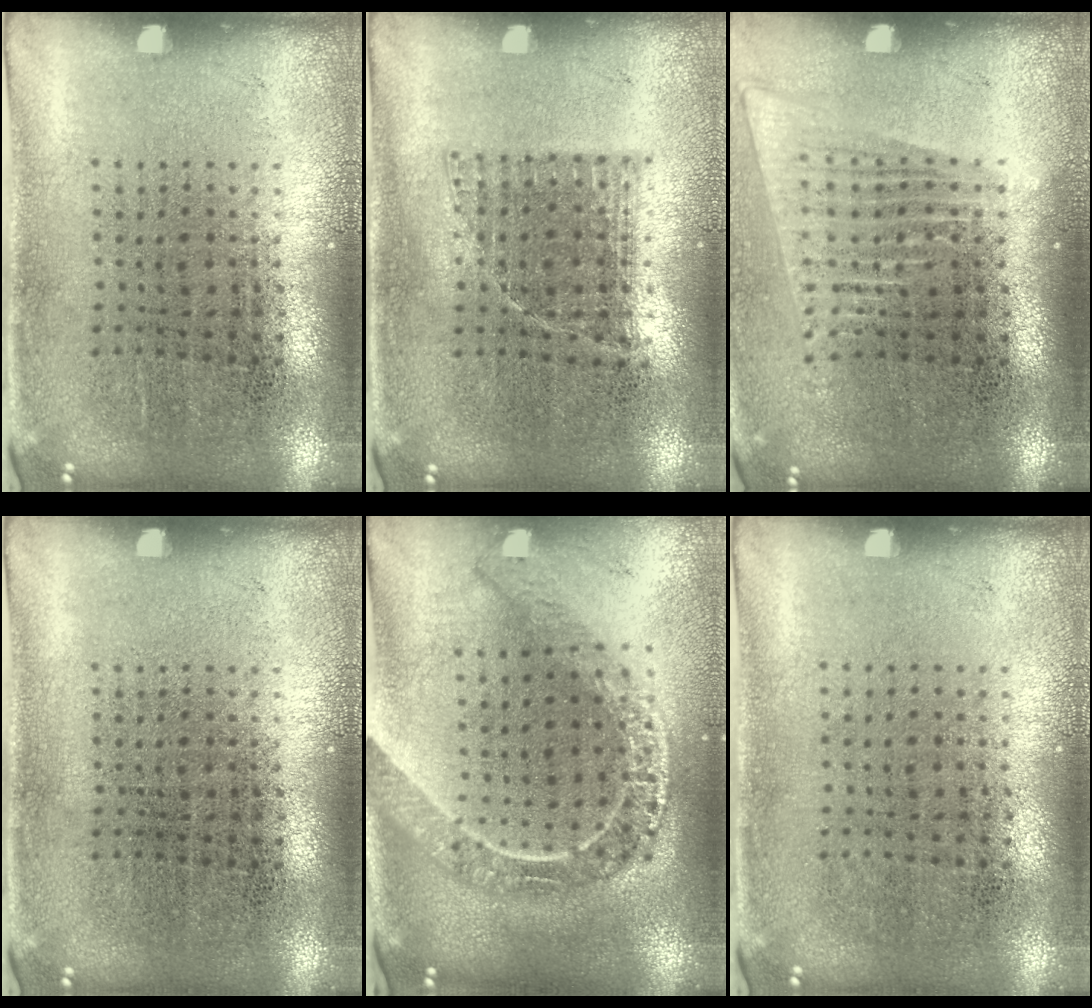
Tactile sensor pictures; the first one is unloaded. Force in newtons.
{"total": 0.8, "press": 0.7, "slide": 0.3}
{"total": 1.4, "press": 1.3, "slide": 0.6}
{"total": 0.0}
{"total": 2.0, "press": 1.7, "slide": 1.1}
{"total": 0.0}